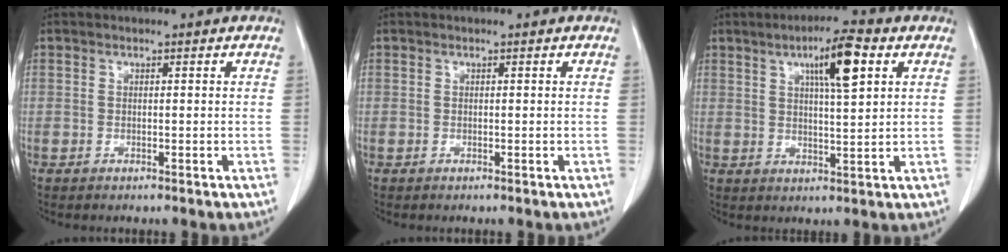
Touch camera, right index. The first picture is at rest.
{"total": 0.0}
{"total": 8.4, "force": [3.6, 1.1, 7.5], "torque": [-0.125, 0.007, 0.056]}